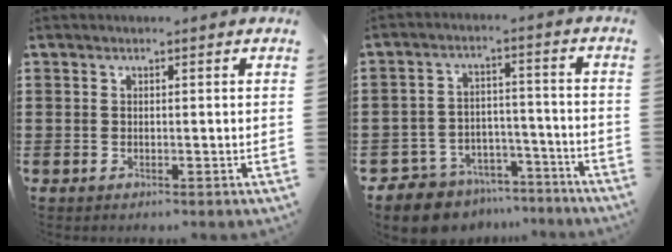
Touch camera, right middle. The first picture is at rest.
{"total": 7.5, "force": [-7.1, 2.3, 0.5], "torque": [-0.016, 0.027, -0.142]}